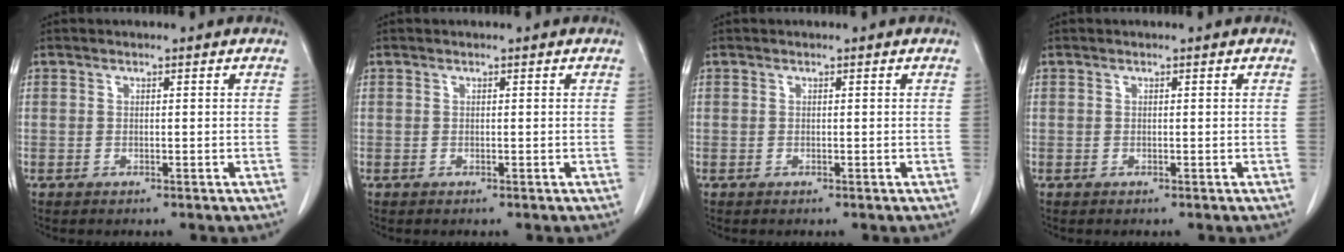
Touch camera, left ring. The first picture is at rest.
{"total": 0.0}
{"total": 0.0}
{"total": 0.0}